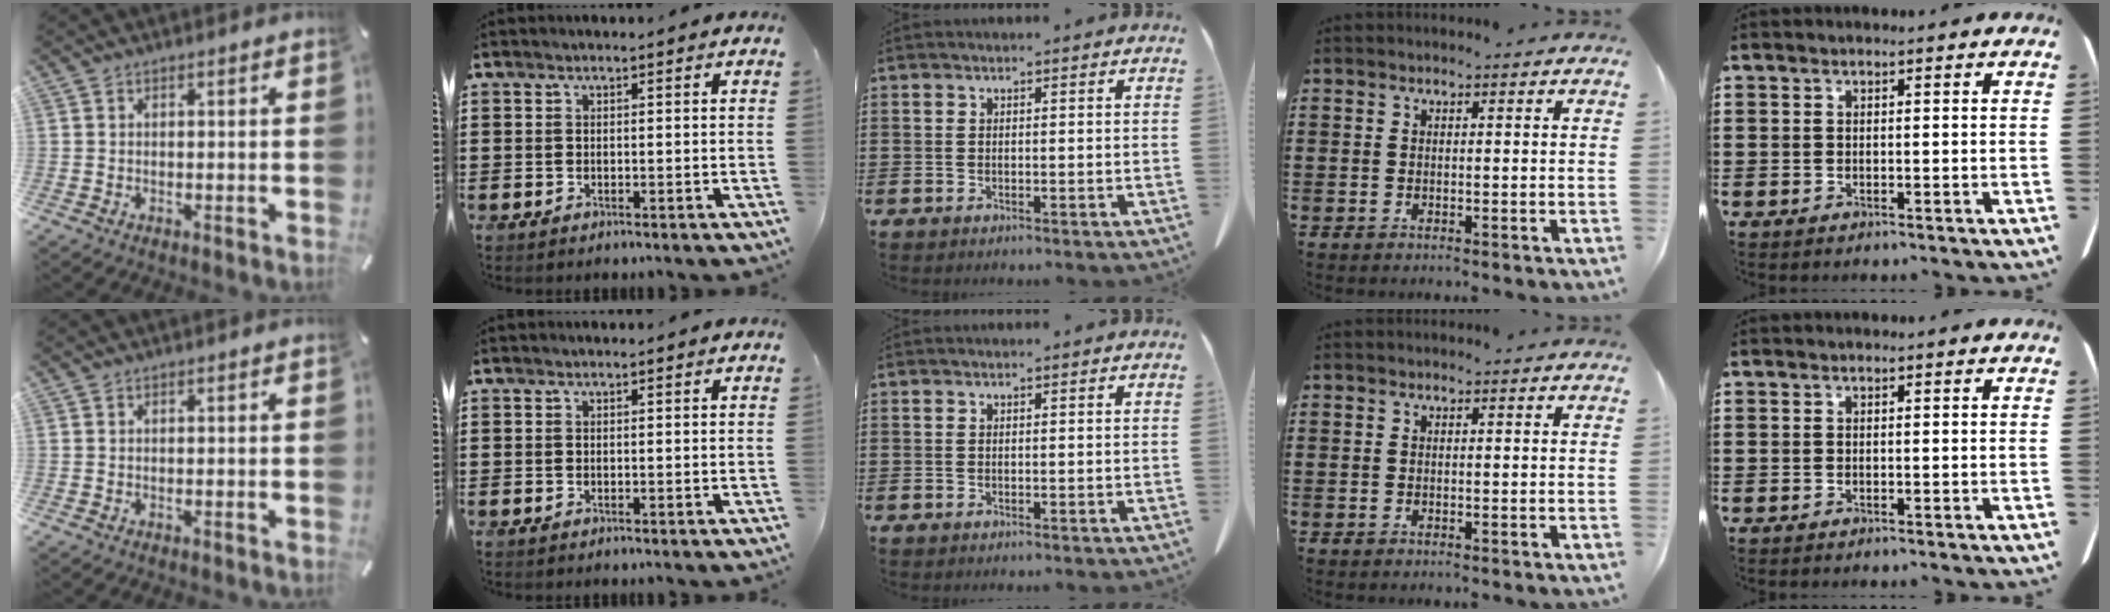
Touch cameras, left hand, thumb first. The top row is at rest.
{}